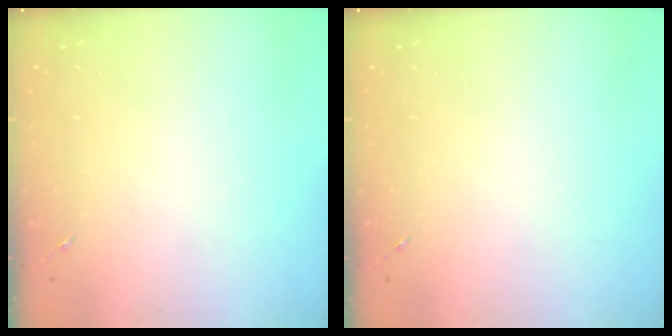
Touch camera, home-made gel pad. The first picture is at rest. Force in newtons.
{"total": 0.0}